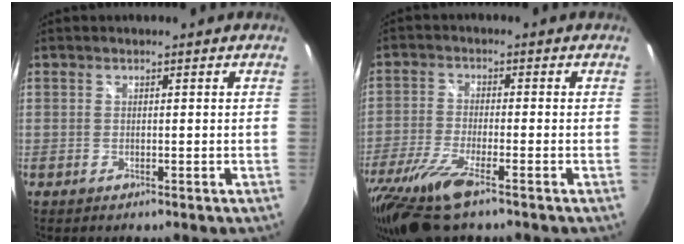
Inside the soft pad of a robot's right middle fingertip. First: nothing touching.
{"total": 11.6, "force": [-8.1, 1.8, 8.1], "torque": [-0.185, -0.048, -0.151]}